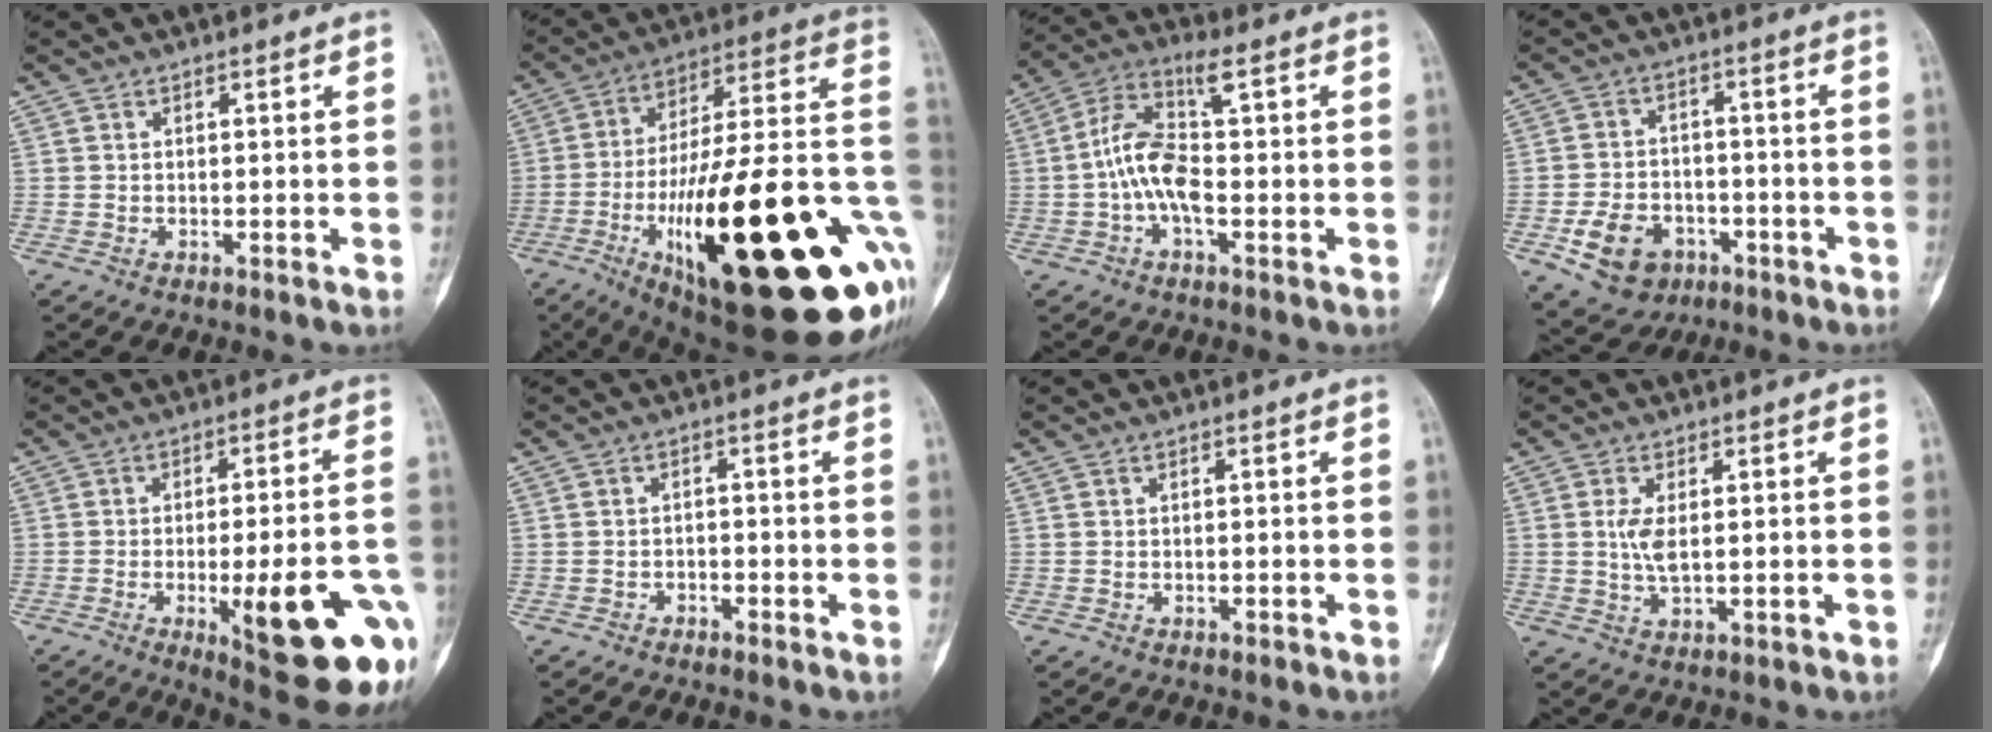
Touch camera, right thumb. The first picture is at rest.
{"total": 42.6, "force": [-11.1, 12.9, 39.0], "torque": [-0.497, 0.030, -0.166]}
{"total": 9.3, "force": [-0.4, 3.5, 8.6], "torque": [-0.192, 0.035, -0.012]}
{"total": 10.3, "force": [-4.4, 7.7, 5.3], "torque": [-0.072, 0.027, -0.062]}
{"total": 20.7, "force": [-7.1, 5.4, 18.7], "torque": [-0.190, 0.014, -0.076]}
{"total": 1.5, "force": [-1.3, 0.7, 0.3], "torque": [-0.005, 0.009, -0.023]}
{"total": 0.0}
{"total": 3.9, "force": [0.5, 1.5, 3.6], "torque": [-0.077, -0.007, 0.013]}